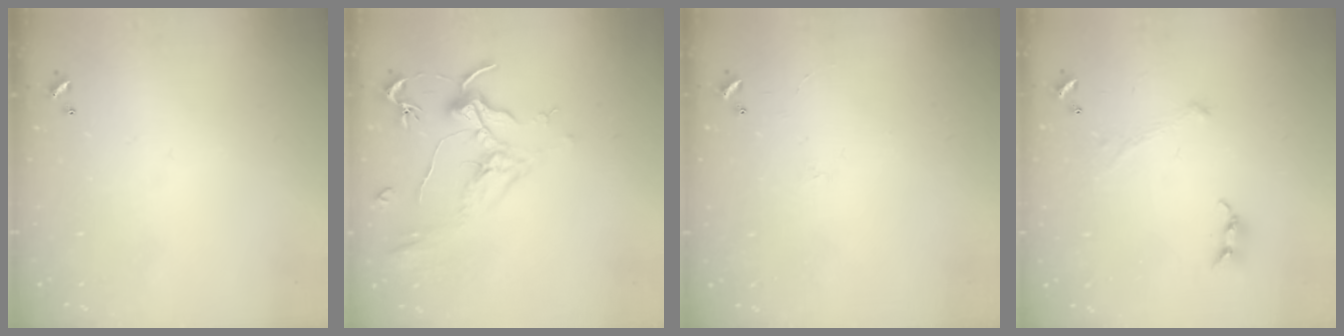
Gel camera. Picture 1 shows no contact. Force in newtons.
{"total": 1.9, "press": 1.7, "slide": 0.9}
{"total": 1.8, "press": 1.7, "slide": 0.4}
{"total": 0.0}